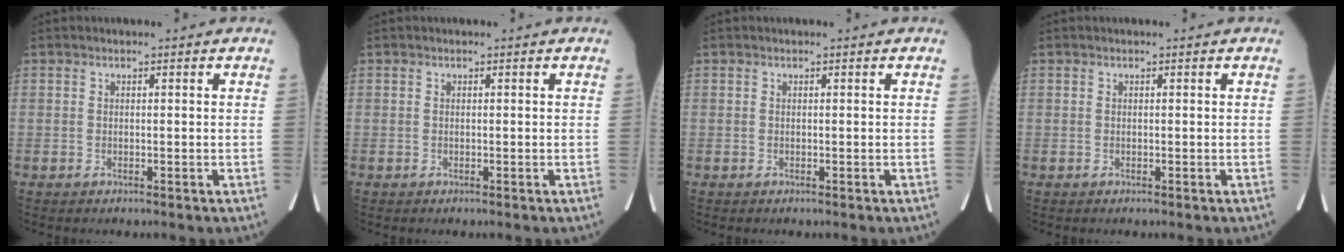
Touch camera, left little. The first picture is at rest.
{"total": 0.0}
{"total": 0.0}
{"total": 0.0}